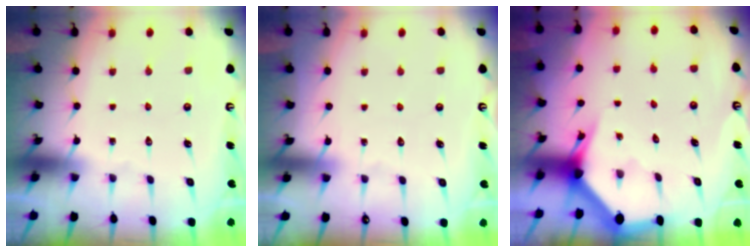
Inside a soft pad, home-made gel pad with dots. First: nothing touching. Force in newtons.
{"total": 3.3, "press": 3.3, "slide": 0.6}
{"total": 2.9, "press": 2.9, "slide": 0.2}